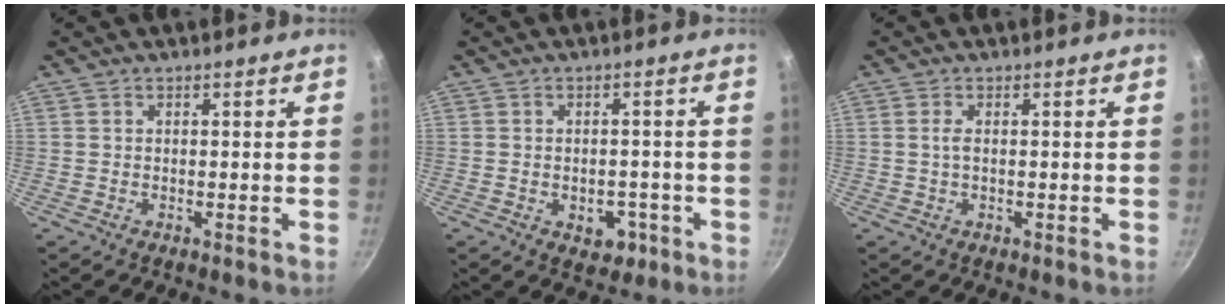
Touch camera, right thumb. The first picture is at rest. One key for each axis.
{"total": 5.0, "fx": -2.0, "fy": 3.6, "fz": 2.9, "tx": -0.019, "ty": 0.014, "tz": -0.018}
{"total": 1.5, "fx": 0.1, "fy": 0.6, "fz": 1.4, "tx": -0.029, "ty": 0.002, "tz": 0.002}